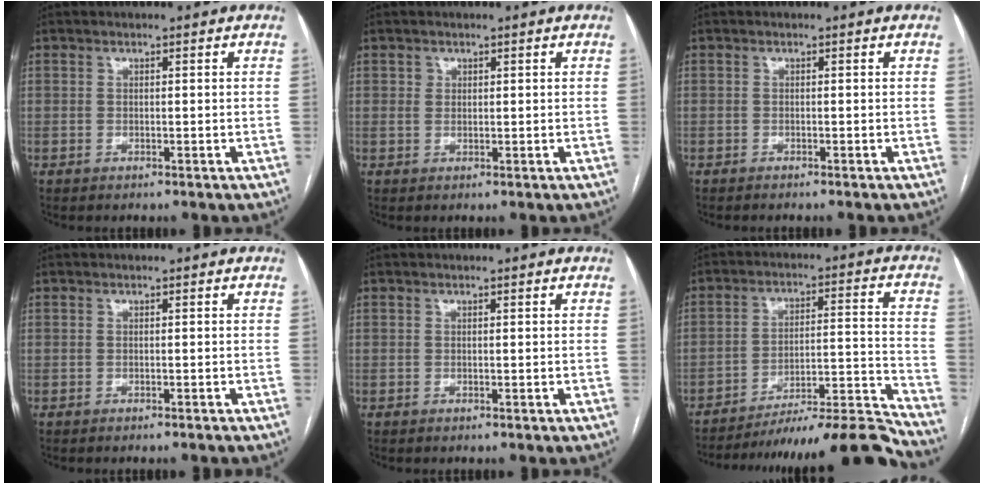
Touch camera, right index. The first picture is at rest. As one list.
[{"total": 1.1, "force": [0.6, 0.9, 0.2], "torque": [0.003, 0.005, 0.010]}, {"total": 1.5, "force": [-1.4, 0.1, 0.5], "torque": [-0.006, -0.002, -0.018]}, {"total": 1.0, "force": [-0.9, -0.4, 0.2], "torque": [-0.005, -0.001, -0.012]}, {"total": 0.0}, {"total": 19.4, "force": [-18.5, -1.4, 5.6], "torque": [-0.056, 0.013, -0.273]}]